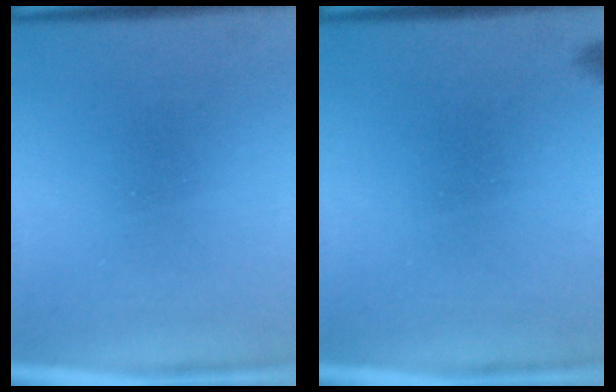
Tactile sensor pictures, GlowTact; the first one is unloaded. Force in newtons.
{"total": 0.6}